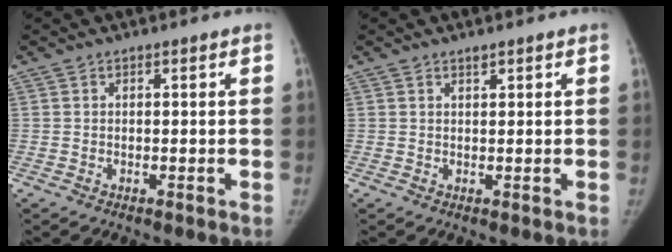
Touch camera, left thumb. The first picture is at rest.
{"total": 1.0, "force": [0.8, 0.3, 0.5], "torque": [-0.005, -0.006, 0.014]}